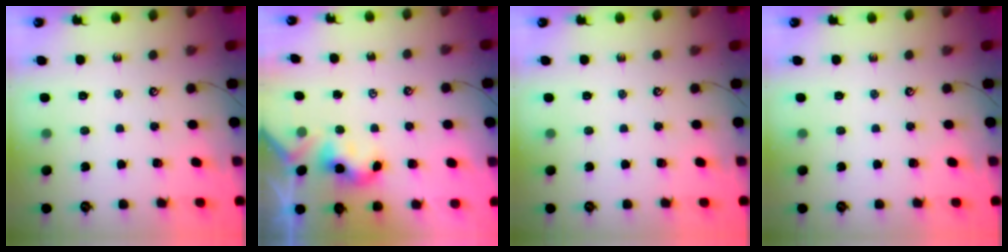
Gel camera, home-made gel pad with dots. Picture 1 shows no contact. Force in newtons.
{"total": 2.6, "press": 2.6, "slide": 0.3}
{"total": 0.0}
{"total": 0.0}